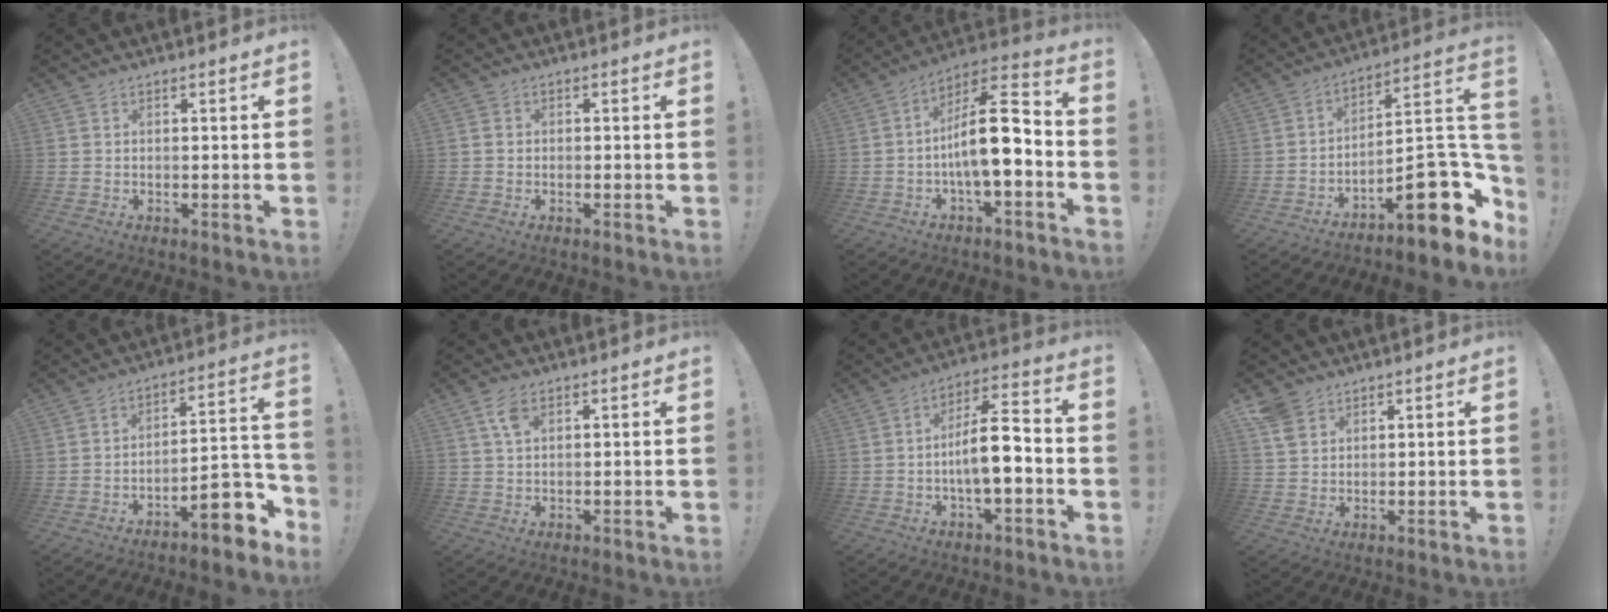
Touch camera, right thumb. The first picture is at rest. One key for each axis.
{"total": 1.4, "fx": -0.7, "fy": 1.2, "fz": 0.4, "tx": -0.014, "ty": 0.008, "tz": -0.012}
{"total": 15.6, "fx": -2.5, "fy": 5.0, "fz": 14.6, "tx": -0.244, "ty": 0.015, "tz": -0.041}
{"total": 19.4, "fx": -8.8, "fy": 7.0, "fz": 15.8, "tx": -0.187, "ty": 0.040, "tz": -0.132}
{"total": 12.1, "fx": -7.4, "fy": 4.2, "fz": 8.6, "tx": -0.093, "ty": 0.039, "tz": -0.120}
{"total": 4.6, "fx": 2.2, "fy": 2.3, "fz": 3.3, "tx": -0.058, "ty": -0.003, "tz": 0.037}
{"total": 11.8, "fx": -2.6, "fy": 3.5, "fz": 11.0, "tx": -0.190, "ty": 0.012, "tz": -0.050}
{"total": 4.9, "fx": 3.2, "fy": 3.3, "fz": 1.8, "tx": -0.031, "ty": -0.012, "tz": 0.062}